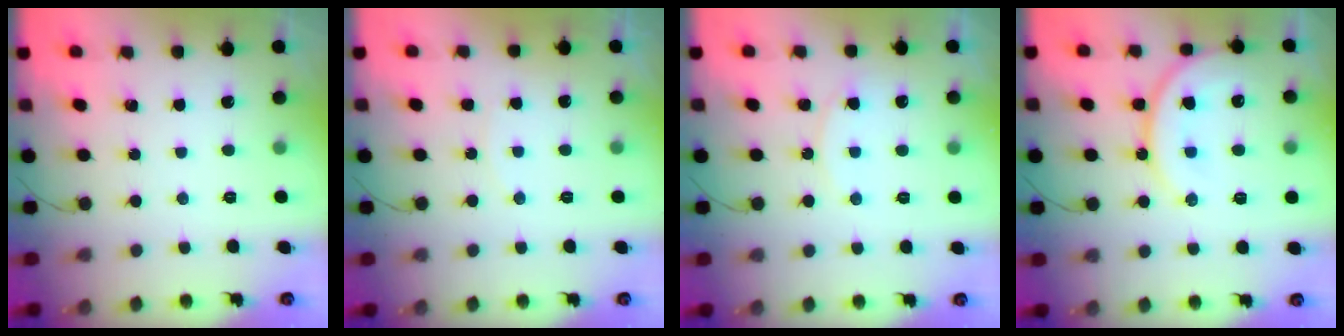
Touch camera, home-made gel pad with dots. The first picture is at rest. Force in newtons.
{"total": 3.9, "press": 3.9, "slide": 0.3}
{"total": 6.5, "press": 6.5, "slide": 0.6}
{"total": 14.7, "press": 14.6, "slide": 1.9}